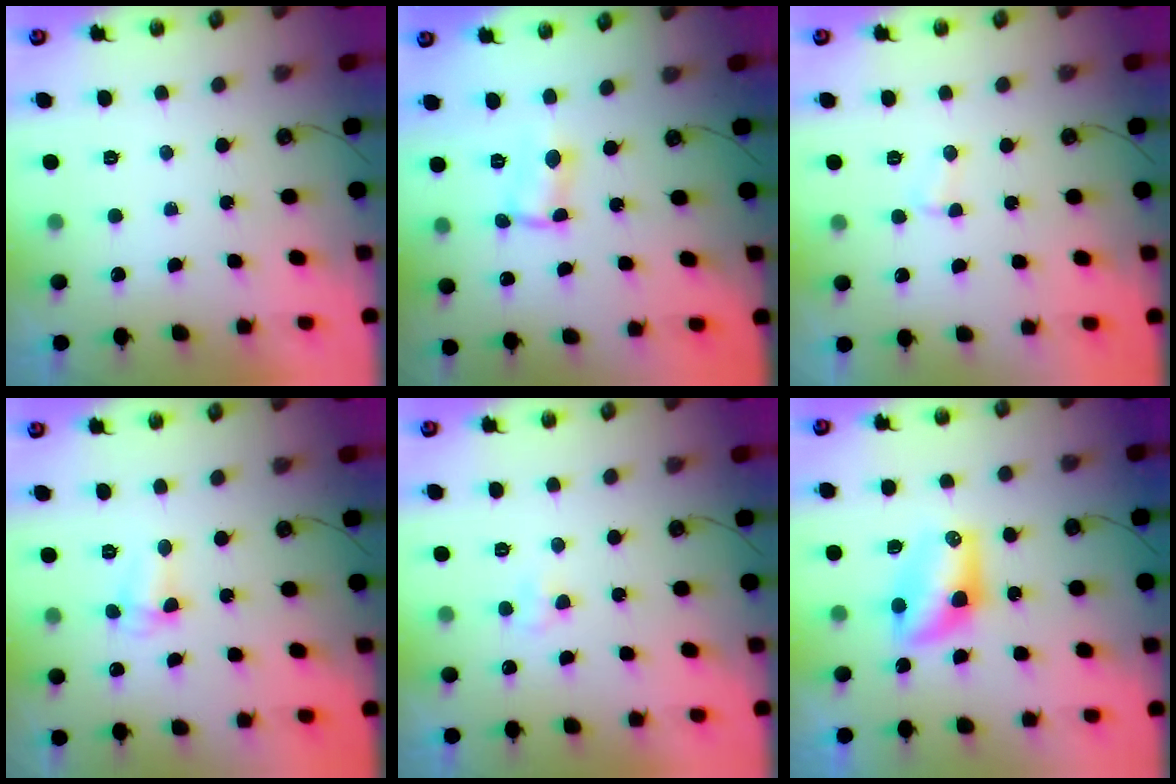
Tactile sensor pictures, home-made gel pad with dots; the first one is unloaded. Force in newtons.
{"total": 2.9, "press": 1.3, "slide": 2.6}
{"total": 2.8, "press": 2.8, "slide": 0.3}
{"total": 4.5, "press": 4.4, "slide": 0.6}
{"total": 3.6, "press": 2.7, "slide": 2.3}
{"total": 7.1, "press": 7.1, "slide": 0.6}